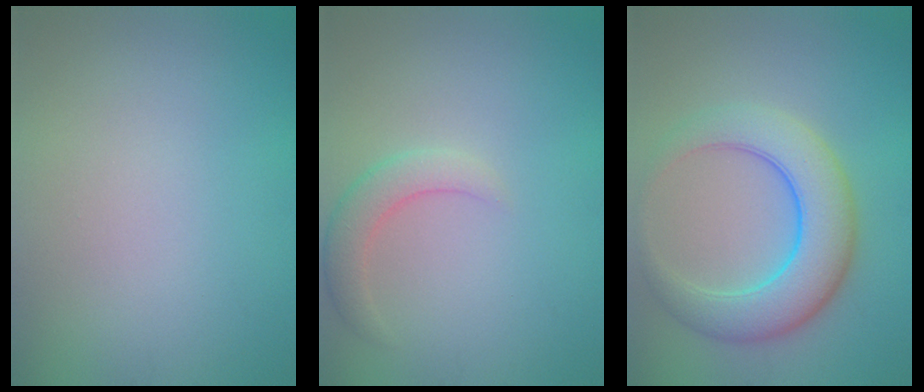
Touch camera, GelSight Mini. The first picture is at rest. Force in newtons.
{"total": 2.5, "press": 2.5, "slide": 0.2}
{"total": 6.9, "press": 6.9, "slide": 0.2}